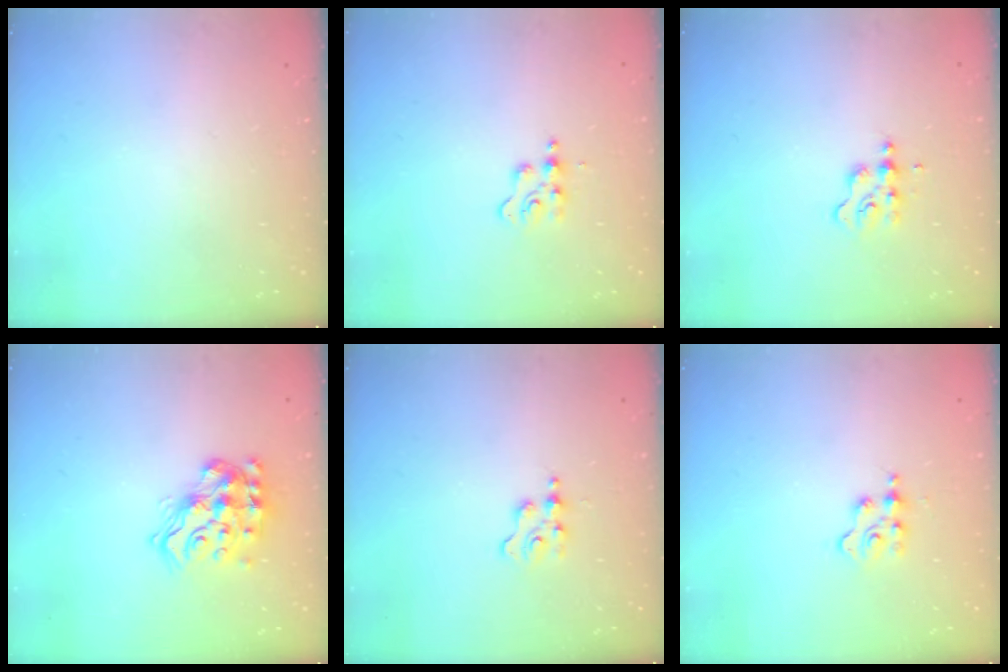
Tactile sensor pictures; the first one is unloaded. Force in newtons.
{"total": 4.3, "press": 4.3, "slide": 0.5}
{"total": 3.1, "press": 3.1, "slide": 0.3}
{"total": 15.4, "press": 15.2, "slide": 2.0}
{"total": 2.5, "press": 2.5, "slide": 0.3}
{"total": 2.3, "press": 2.3, "slide": 0.3}